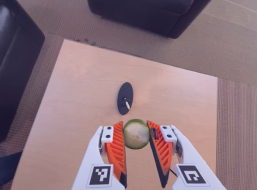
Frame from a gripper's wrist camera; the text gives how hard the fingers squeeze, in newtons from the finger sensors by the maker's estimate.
{"total": 9.2, "left": 9.0, "right": 9.5}